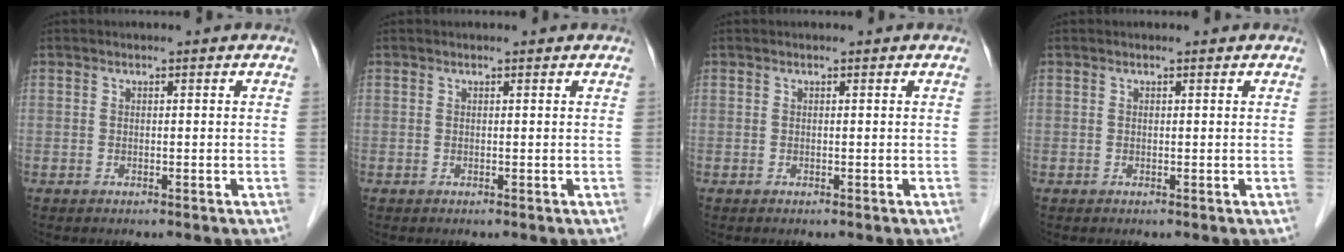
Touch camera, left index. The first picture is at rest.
{"total": 0.0}
{"total": 0.0}
{"total": 0.0}